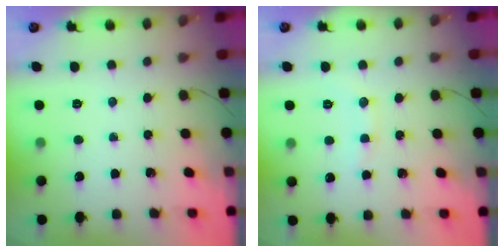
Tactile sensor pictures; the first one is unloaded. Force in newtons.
{"total": 6.5, "press": 6.4, "slide": 1.4}